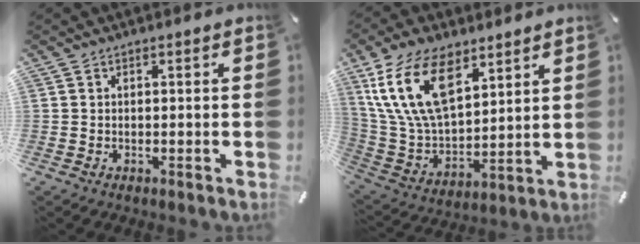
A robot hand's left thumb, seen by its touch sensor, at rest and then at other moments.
{"total": 18.1, "force": [9.5, 10.4, 11.4], "torque": [-0.268, -0.032, 0.173]}